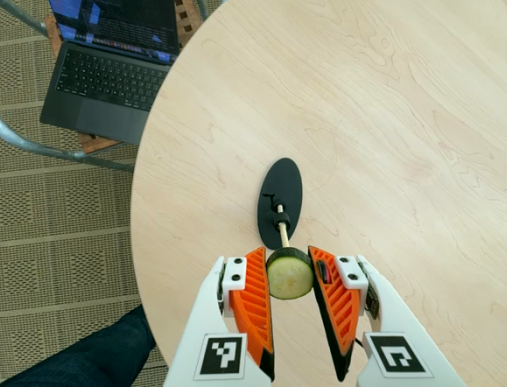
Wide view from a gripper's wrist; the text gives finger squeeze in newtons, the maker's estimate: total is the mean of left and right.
{"total": 7.2, "left": 6.9, "right": 7.6}